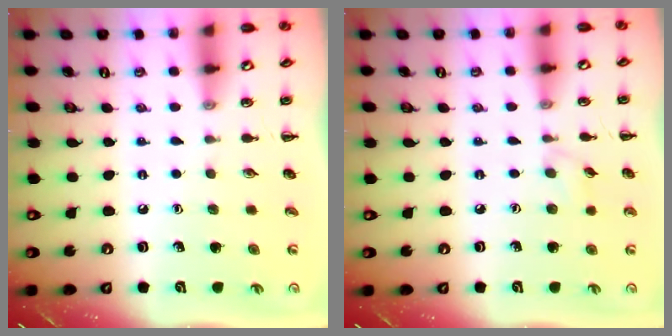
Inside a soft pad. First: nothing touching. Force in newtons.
{"total": 3.4, "press": 3.1, "slide": 1.3}